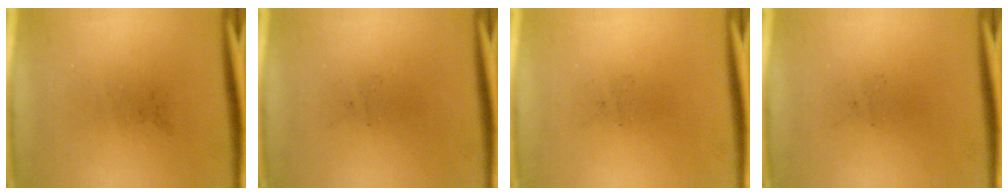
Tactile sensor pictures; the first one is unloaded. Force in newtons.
{"total": 0.0}
{"total": 0.0}
{"total": 0.0}